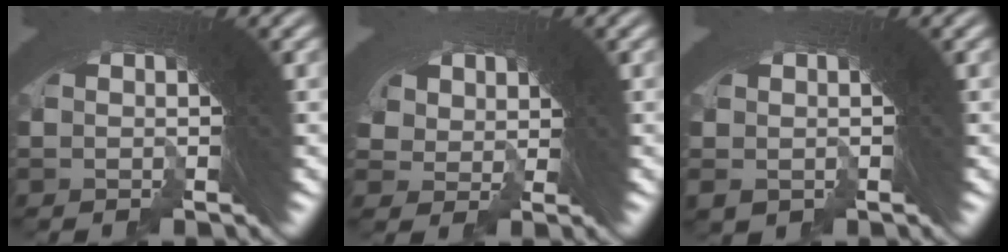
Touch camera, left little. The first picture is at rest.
{"total": 3.7, "force": [-2.3, 2.9, 0.3], "torque": [-0.054, -0.038, -0.018]}
{"total": 0.8, "force": [-0.3, 0.7, -0.2], "torque": [-0.006, -0.006, 0.000]}